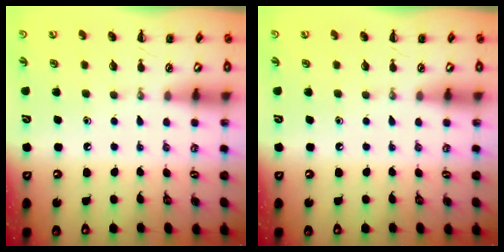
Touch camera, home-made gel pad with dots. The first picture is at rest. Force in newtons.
{"total": 0.0}